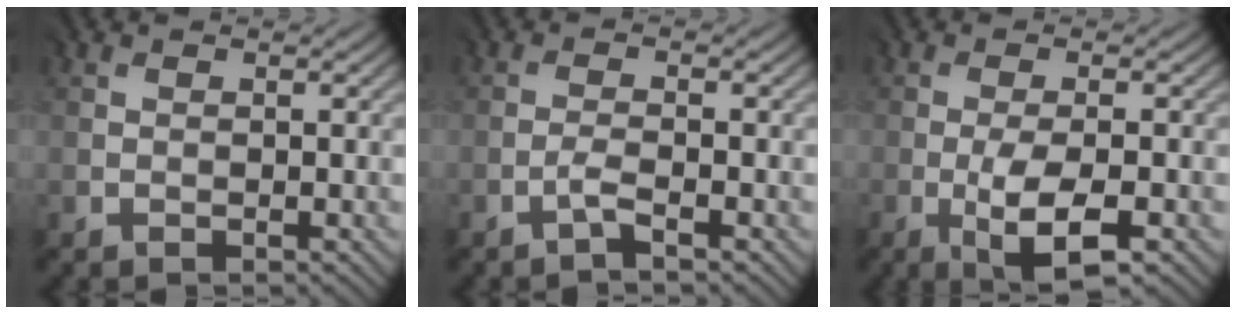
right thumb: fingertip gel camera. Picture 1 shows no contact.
{"total": 1.6, "force": [-1.4, -0.3, 0.6], "torque": [-0.016, 0.003, -0.032]}
{"total": 6.0, "force": [-2.7, 1.8, 5.0], "torque": [-0.100, -0.007, -0.045]}